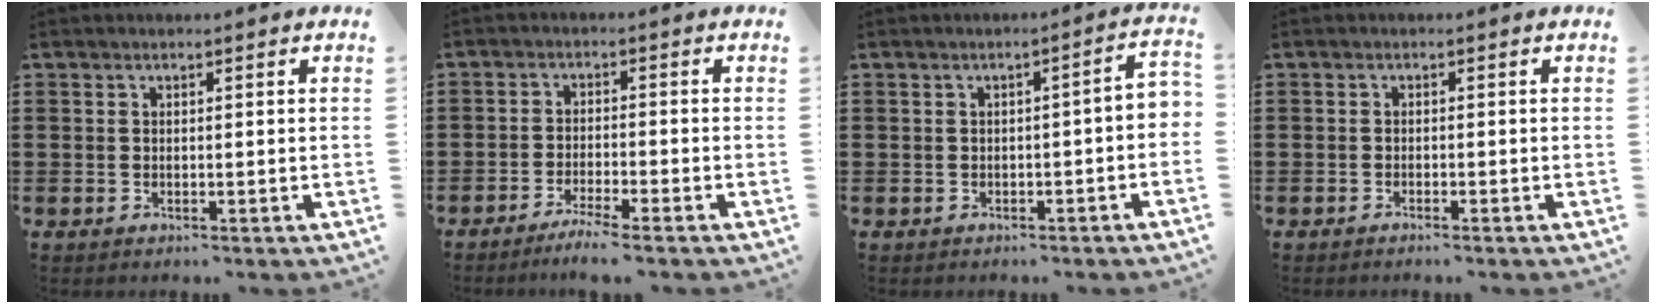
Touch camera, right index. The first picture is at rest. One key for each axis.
{"total": 3.2, "fx": -2.8, "fy": -0.6, "fz": 1.4, "tx": -0.030, "ty": -0.007, "tz": -0.056}
{"total": 1.8, "fx": -1.0, "fy": 0.3, "fz": 1.4, "tx": -0.026, "ty": 0.002, "tz": -0.021}
{"total": 0.9, "fx": -0.8, "fy": -0.1, "fz": 0.3, "tx": -0.007, "ty": -0.004, "tz": -0.016}